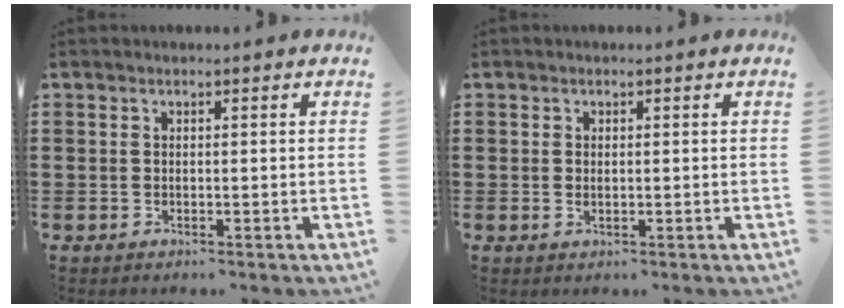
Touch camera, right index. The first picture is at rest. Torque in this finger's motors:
{"motor_torque": [0.44, 1.70, 0.00, 0.00]}